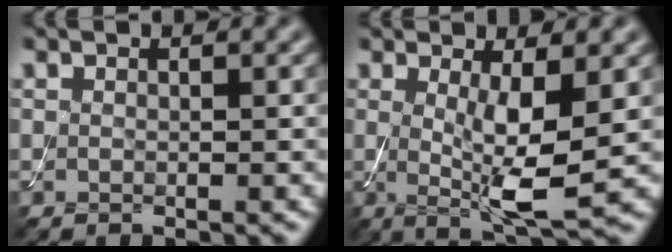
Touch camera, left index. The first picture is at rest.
{"total": 5.7, "force": [0.0, 1.2, 5.5], "torque": [-0.094, -0.015, 0.005]}